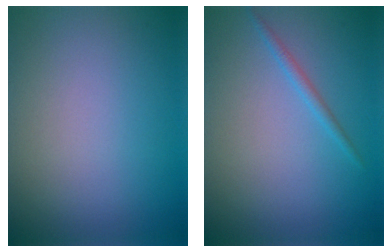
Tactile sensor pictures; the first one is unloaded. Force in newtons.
{"total": 1.0, "press": 1.0, "slide": 0.1}